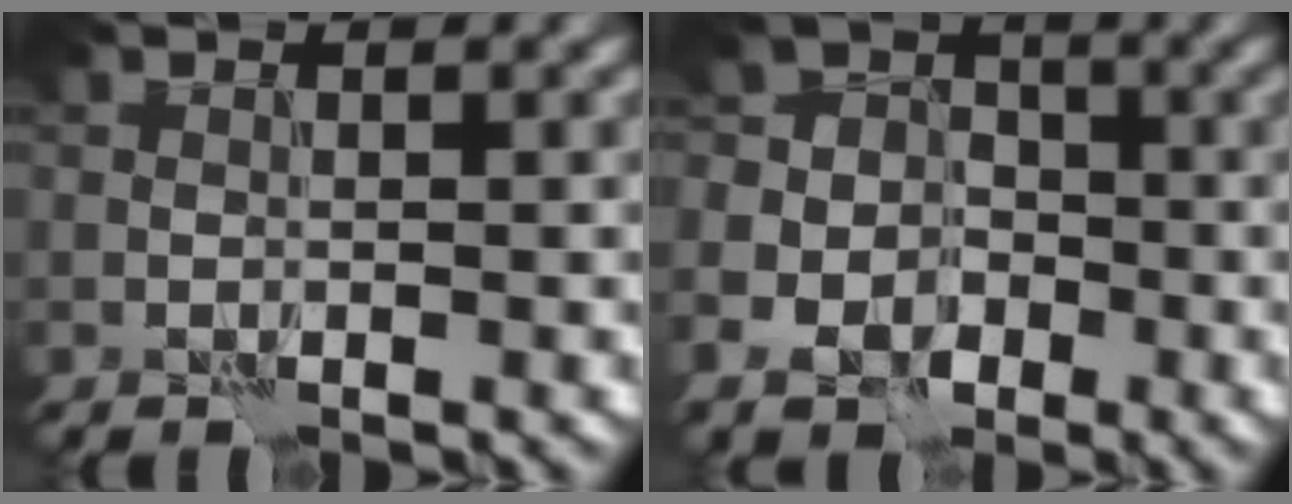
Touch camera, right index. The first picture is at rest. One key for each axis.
{"total": 10.0, "fx": -5.2, "fy": 8.1, "fz": 2.7, "tx": -0.044, "ty": -0.030, "tz": -0.104}